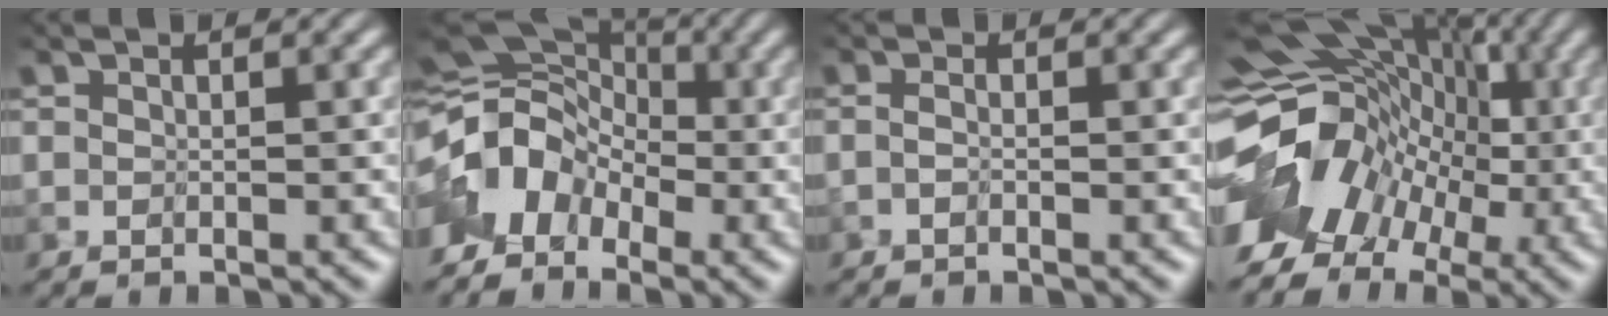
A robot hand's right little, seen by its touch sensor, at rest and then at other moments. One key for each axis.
{"total": 4.4, "fx": -3.1, "fy": 2.6, "fz": 1.5, "tx": -0.031, "ty": 0.008, "tz": -0.074}
{"total": 1.0, "fx": -0.8, "fy": -0.4, "fz": -0.2, "tx": 0.006, "ty": 0.001, "tz": -0.014}
{"total": 10.4, "fx": -1.8, "fy": 7.3, "fz": 7.1, "tx": -0.128, "ty": 0.009, "tz": -0.026}